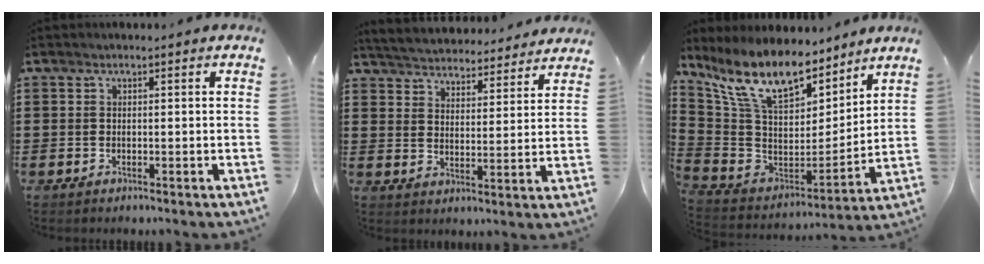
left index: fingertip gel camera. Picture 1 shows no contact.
{"total": 4.5, "force": [4.5, -0.2, -0.1], "torque": [-0.024, -0.037, 0.075]}
{"total": 13.8, "force": [9.9, 5.3, 8.0], "torque": [-0.201, -0.054, 0.180]}